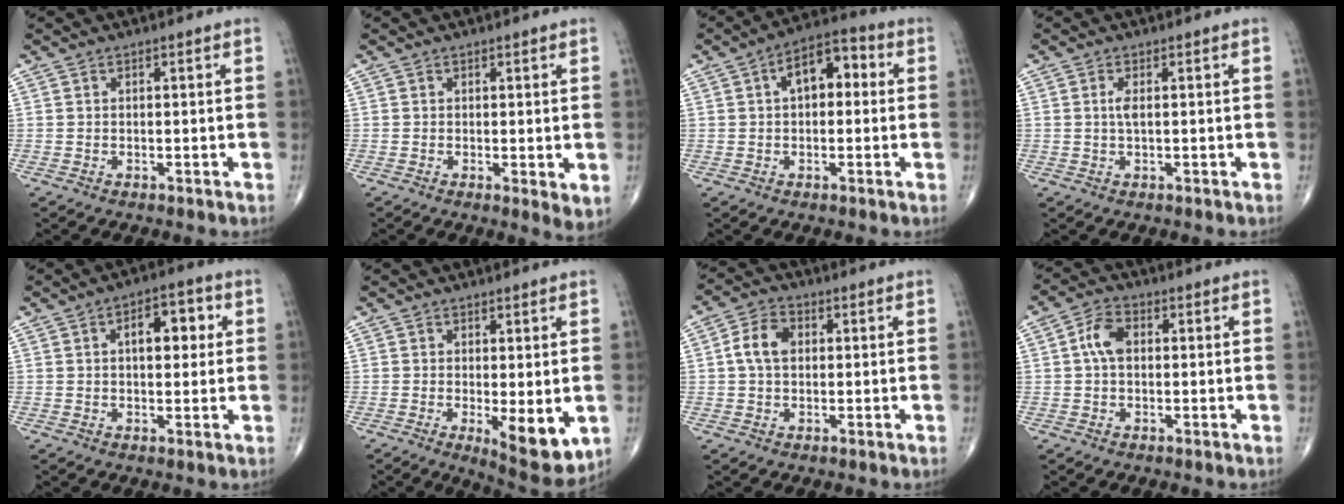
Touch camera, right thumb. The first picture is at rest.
{"total": 2.9, "force": [0.0, 1.0, 2.7], "torque": [-0.041, -0.013, 0.000]}
{"total": 8.8, "force": [1.5, 5.0, 7.1], "torque": [-0.085, 0.029, 0.013]}
{"total": 1.6, "force": [0.2, 0.4, 1.5], "torque": [-0.038, 0.000, 0.007]}
{"total": 7.9, "force": [1.8, 4.2, 6.4], "torque": [-0.062, 0.011, 0.021]}
{"total": 8.1, "force": [-1.4, 2.8, 7.4], "torque": [-0.096, -0.023, -0.013]}
{"total": 6.0, "force": [0.8, 4.2, 4.3], "torque": [-0.080, 0.014, 0.008]}
{"total": 5.1, "force": [0.6, 3.3, 3.8], "torque": [-0.075, 0.014, 0.004]}